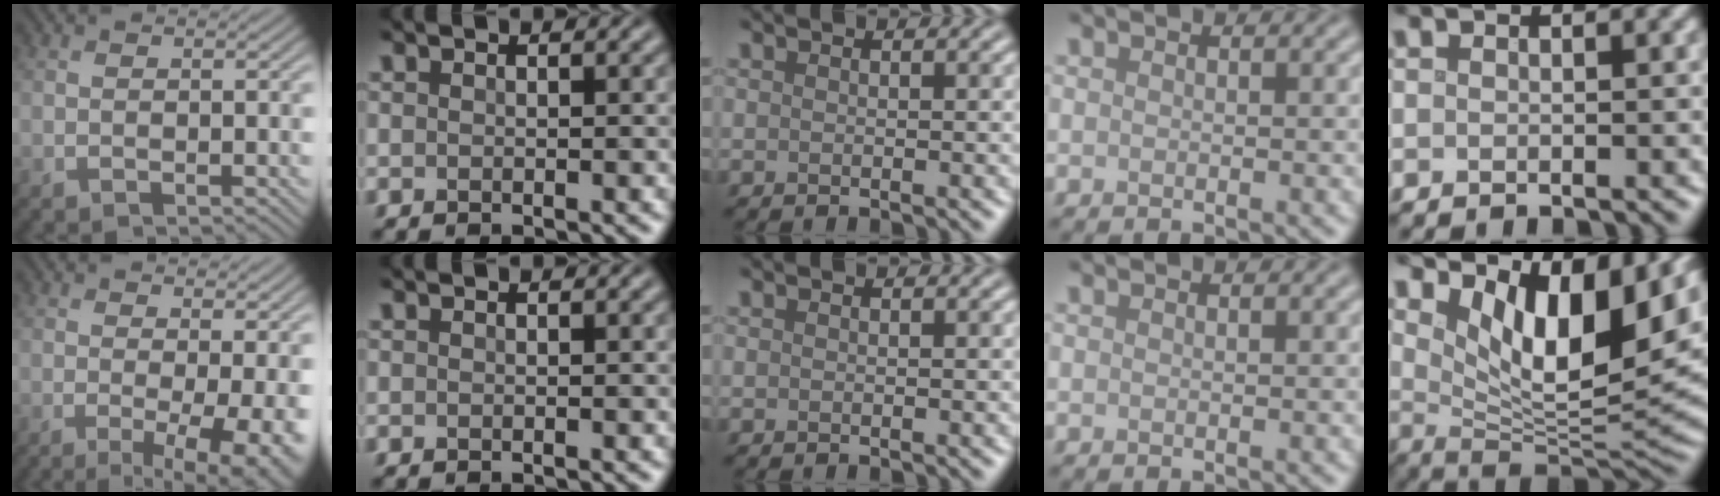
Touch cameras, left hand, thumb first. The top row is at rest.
{"thumb": {"total": 8.4, "force": [-1.0, 2.3, 8.1], "torque": [-0.113, -0.007, -0.008]}, "little": {"total": 10.1, "force": [4.1, 4.2, 8.2], "torque": [-0.133, -0.015, 0.072]}}